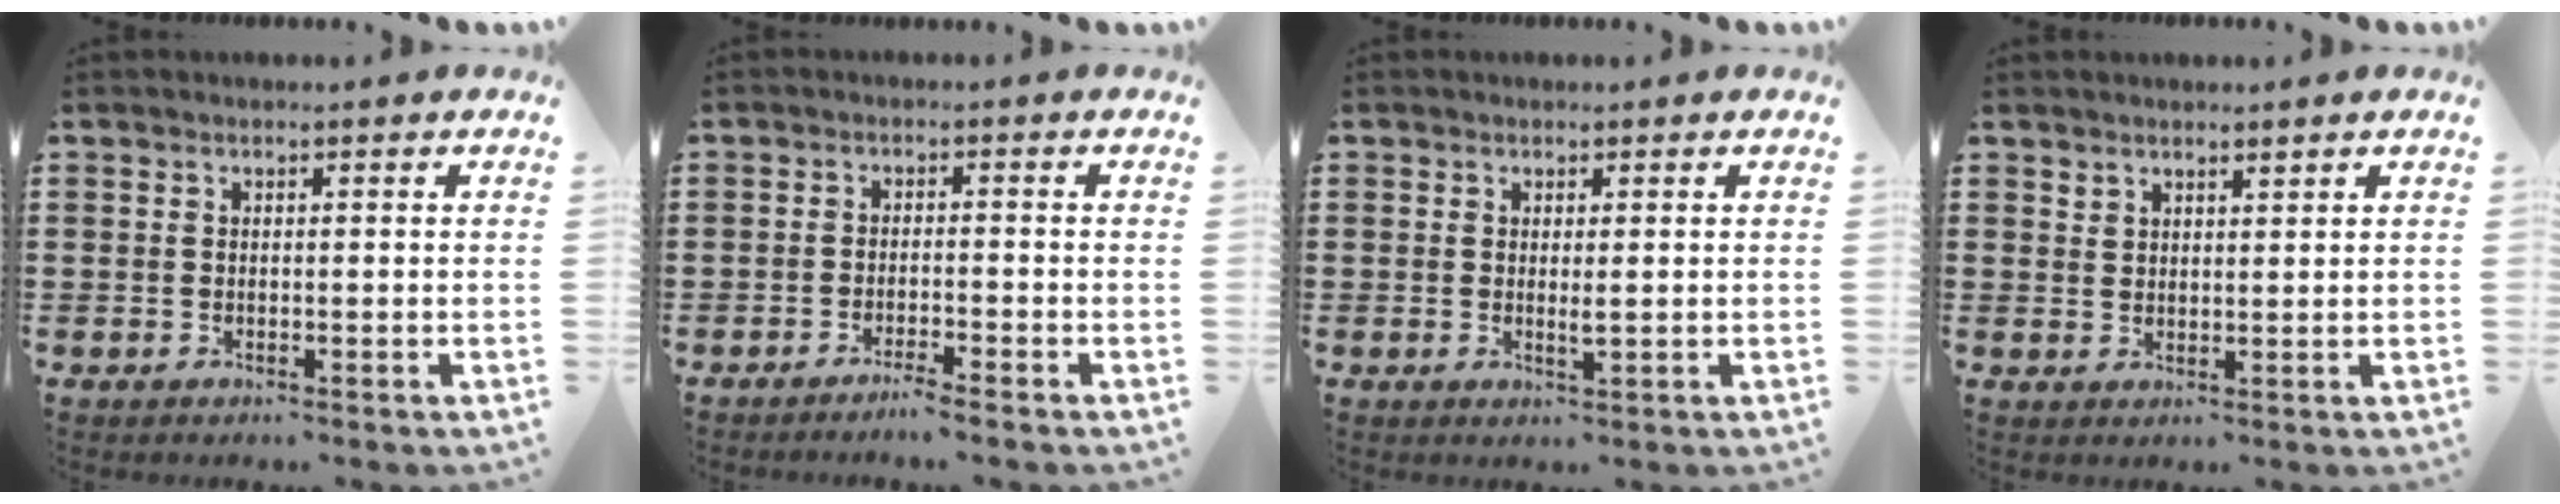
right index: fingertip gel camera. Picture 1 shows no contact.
{"total": 2.0, "force": [-1.8, -0.4, 0.8], "torque": [-0.014, 0.000, -0.035]}
{"total": 1.4, "force": [0.2, 0.2, 1.4], "torque": [-0.027, -0.001, 0.003]}
{"total": 2.0, "force": [1.9, 0.7, 0.2], "torque": [-0.006, 0.003, 0.036]}